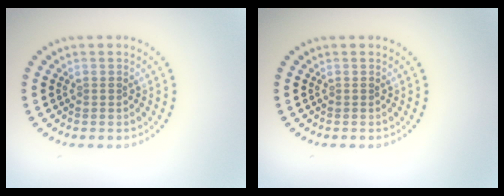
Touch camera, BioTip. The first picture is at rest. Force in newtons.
{"total": 0.0}